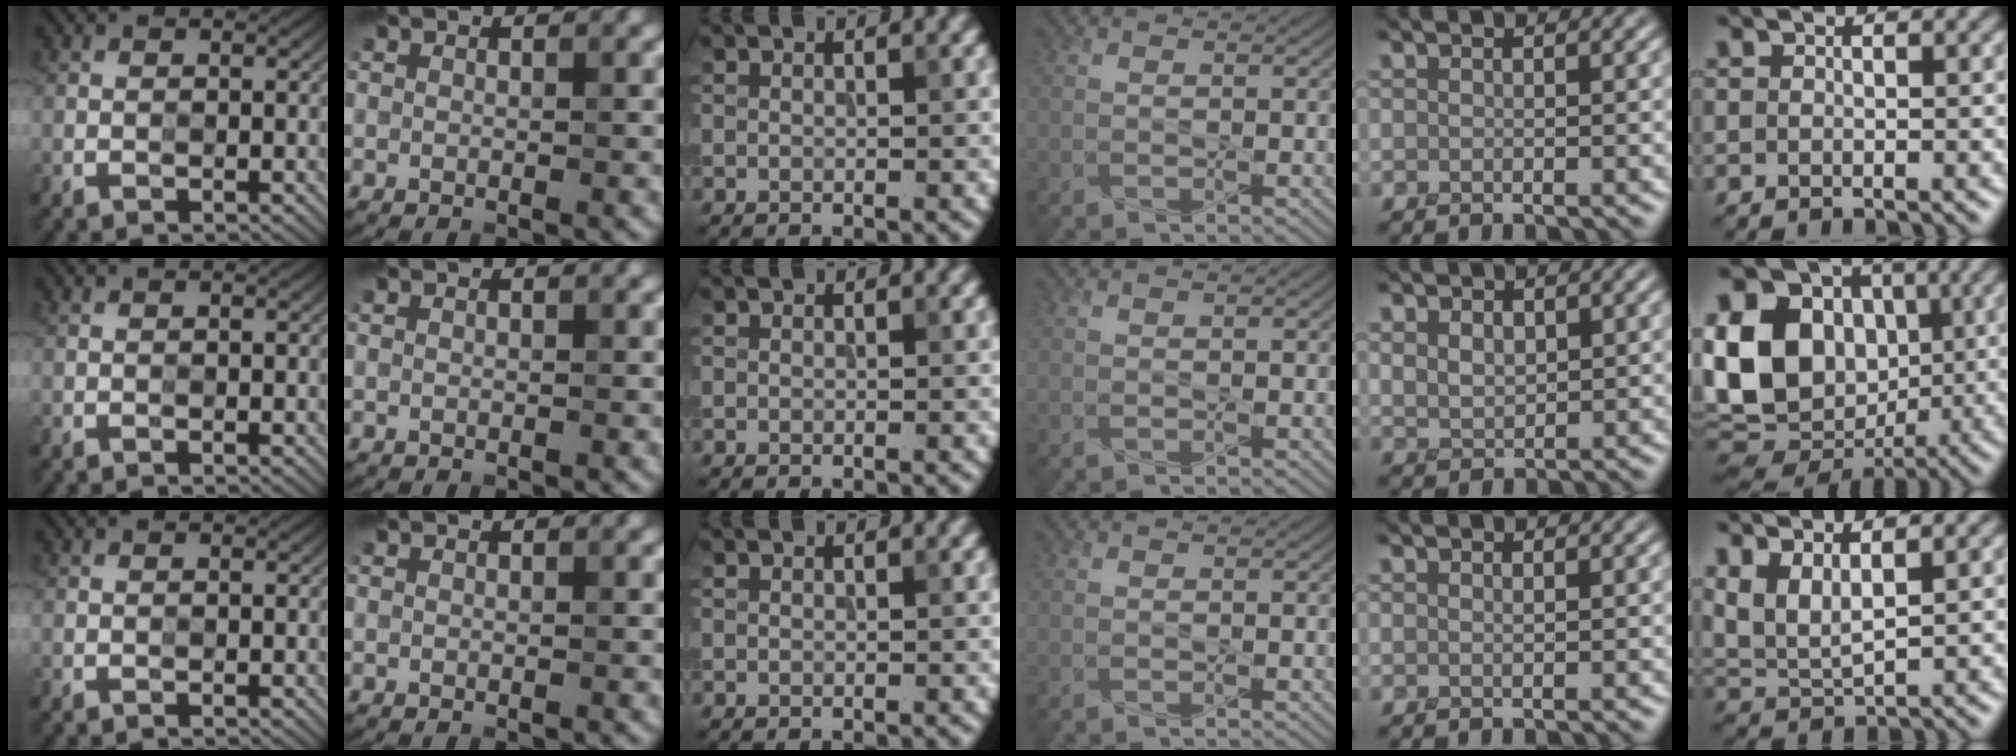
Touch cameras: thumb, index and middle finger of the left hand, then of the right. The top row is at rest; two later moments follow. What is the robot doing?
{"motion": "press", "object": "gel pad"}